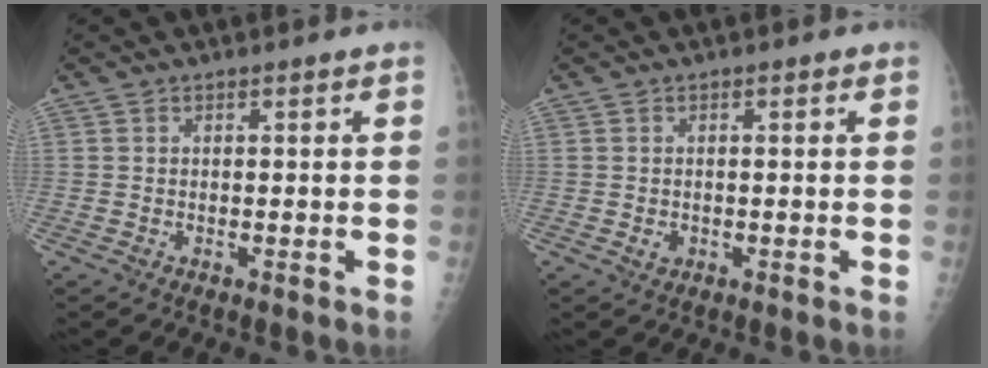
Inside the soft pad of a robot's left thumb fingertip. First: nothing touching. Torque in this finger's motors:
{"motor_torque": [0.06, 0.24, 0.28, -0.06, 0.00]}